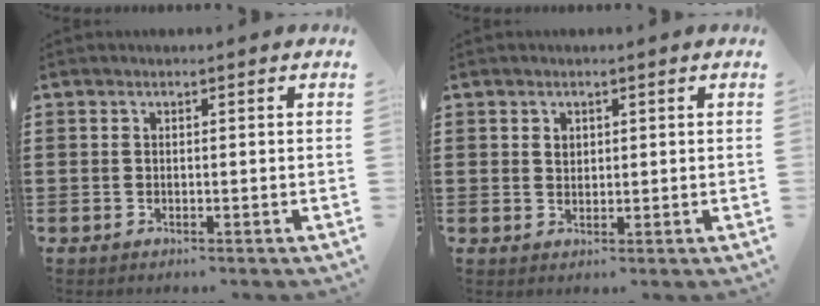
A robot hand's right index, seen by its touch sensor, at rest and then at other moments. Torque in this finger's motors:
{"motor_torque": [0.00, 0.01, 0.00, 0.02]}